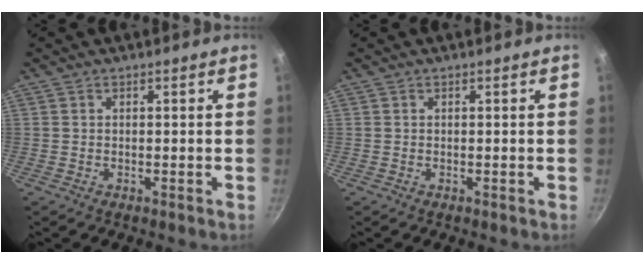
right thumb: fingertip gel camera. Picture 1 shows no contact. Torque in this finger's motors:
{"motor_torque": [0.00, -0.01, 0.17, -0.20, 0.00]}